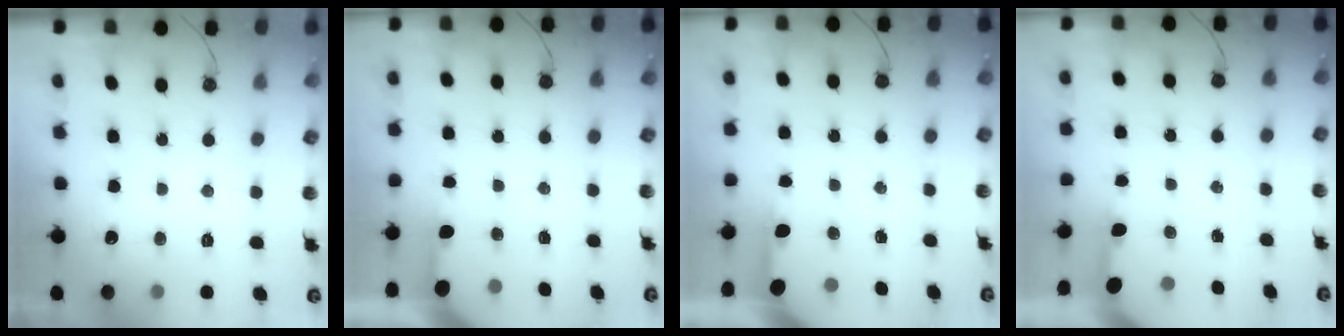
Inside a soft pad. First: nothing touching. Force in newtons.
{"total": 2.7, "press": 2.6, "slide": 0.3}
{"total": 3.6, "press": 3.5, "slide": 0.5}
{"total": 3.4, "press": 3.3, "slide": 0.3}